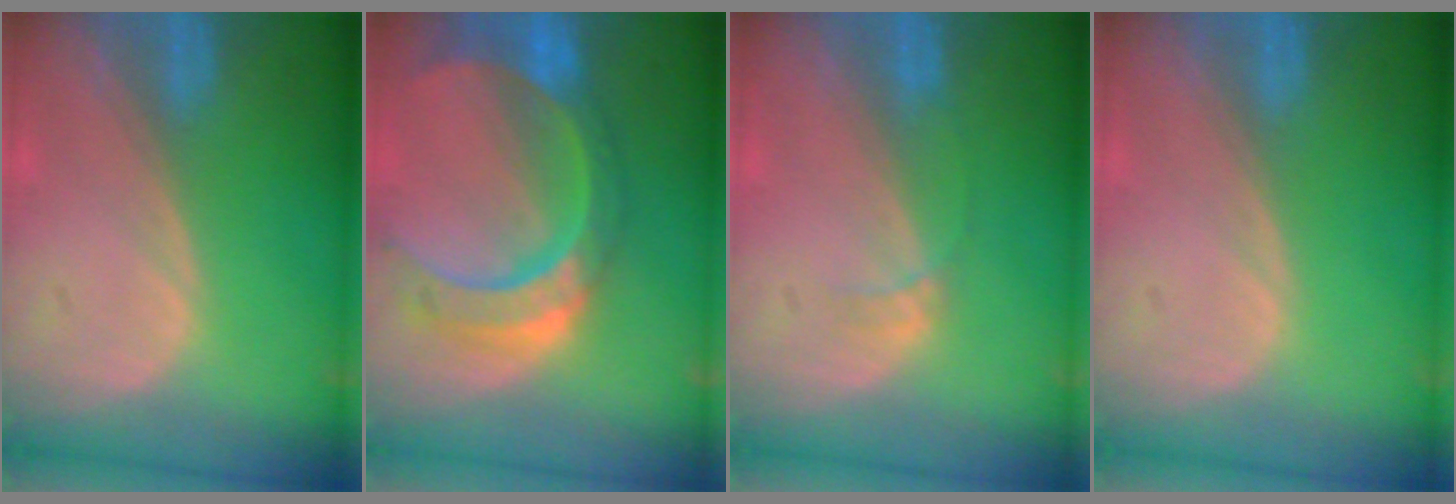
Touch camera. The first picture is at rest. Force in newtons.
{"total": 11.0, "press": 9.3, "slide": 6.0}
{"total": 1.3, "press": 1.3, "slide": 0.1}
{"total": 0.0}